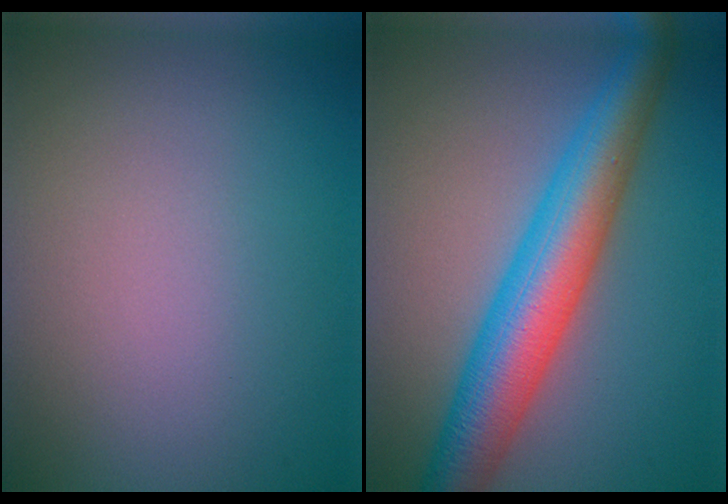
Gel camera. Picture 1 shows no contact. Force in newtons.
{"total": 8.0, "press": 8.0, "slide": 0.2}